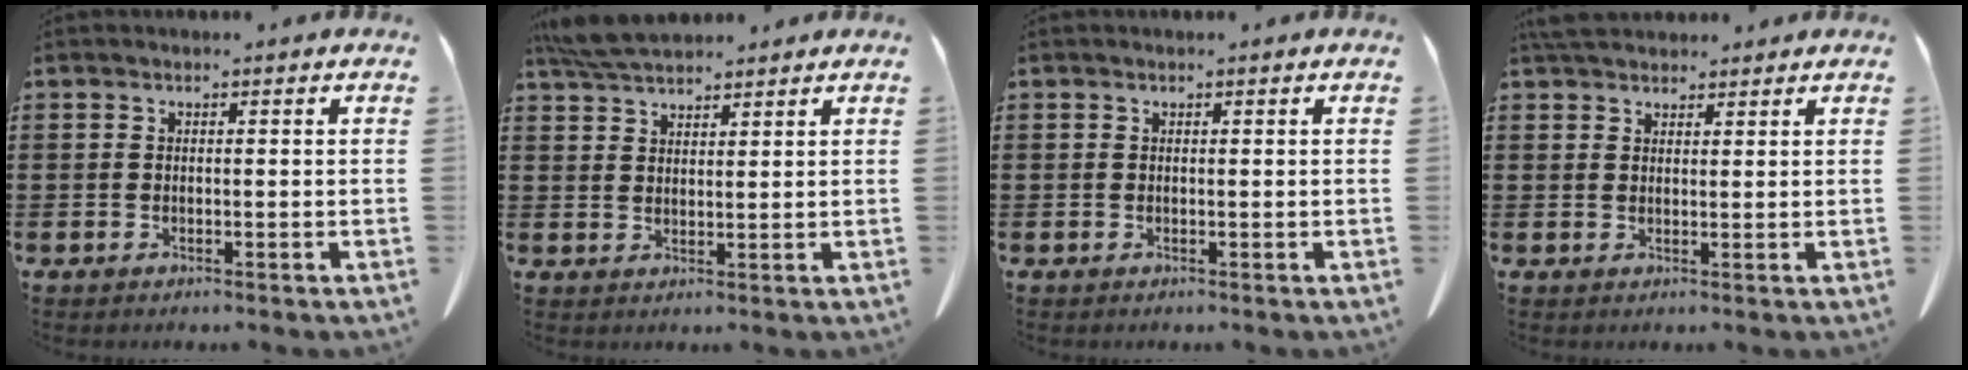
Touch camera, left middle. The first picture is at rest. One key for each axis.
{"total": 5.1, "fx": 4.6, "fy": 1.0, "fz": 1.8, "tx": -0.048, "ty": -0.008, "tz": 0.090}
{"total": 0.0}
{"total": 3.5, "fx": 3.2, "fy": 1.0, "fz": 0.9, "tx": -0.026, "ty": -0.005, "tz": 0.063}